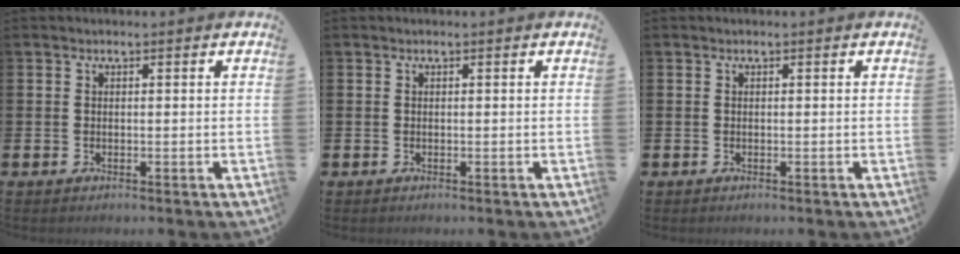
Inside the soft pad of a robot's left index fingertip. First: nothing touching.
{"total": 0.0}
{"total": 0.0}